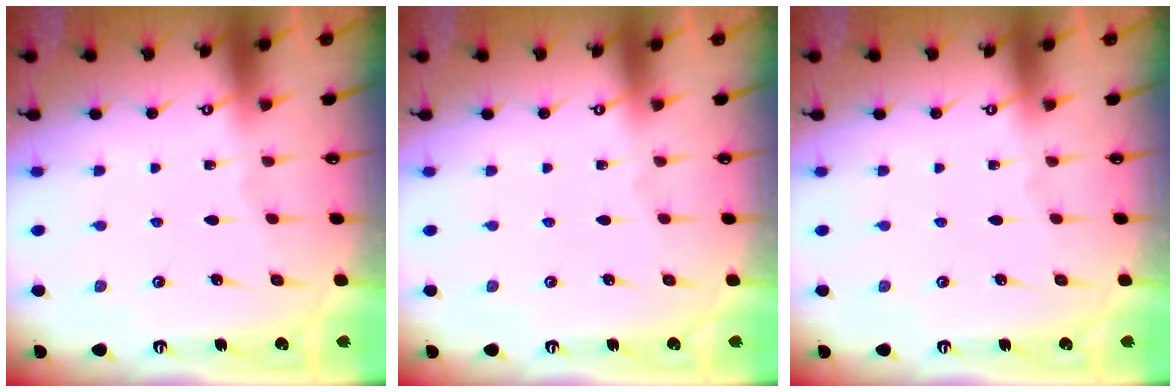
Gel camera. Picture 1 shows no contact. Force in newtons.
{"total": 0.0}
{"total": 0.0}